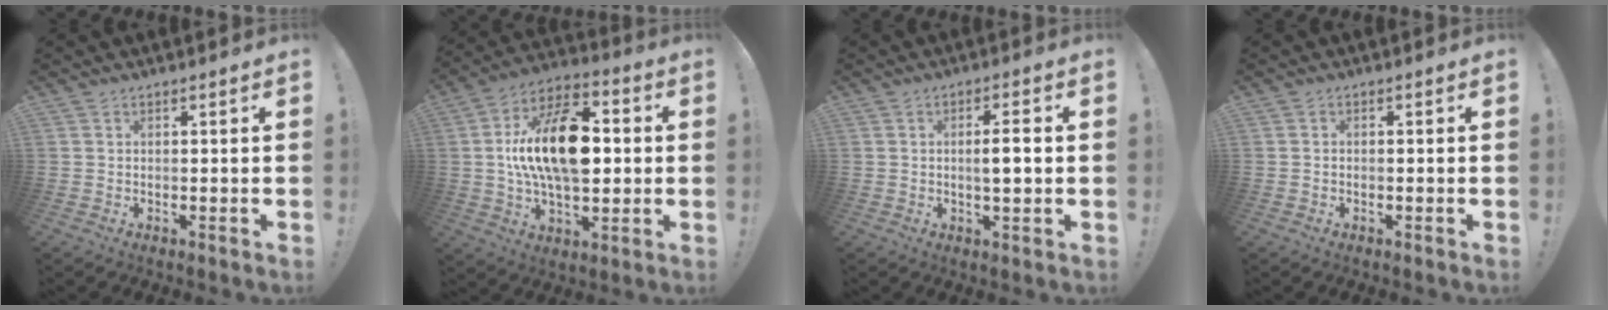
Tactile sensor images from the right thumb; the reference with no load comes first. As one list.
[{"total": 21.6, "force": [2.0, 12.3, 17.7], "torque": [-0.305, 0.005, 0.035]}, {"total": 4.9, "force": [0.1, 1.0, 4.8], "torque": [-0.073, -0.001, -0.004]}, {"total": 0.7, "force": [-0.6, 0.4, 0.2], "torque": [-0.005, 0.002, -0.009]}]